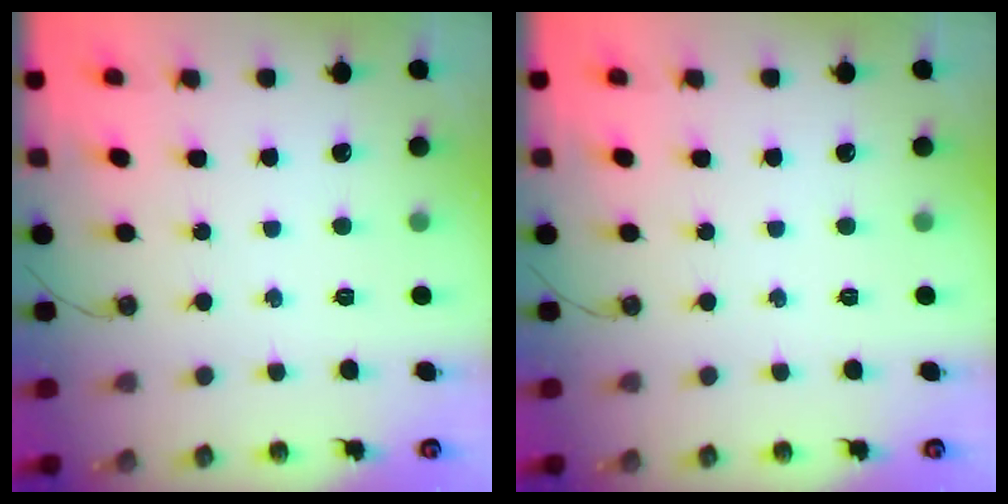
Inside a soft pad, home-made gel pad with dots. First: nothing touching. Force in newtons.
{"total": 0.0}